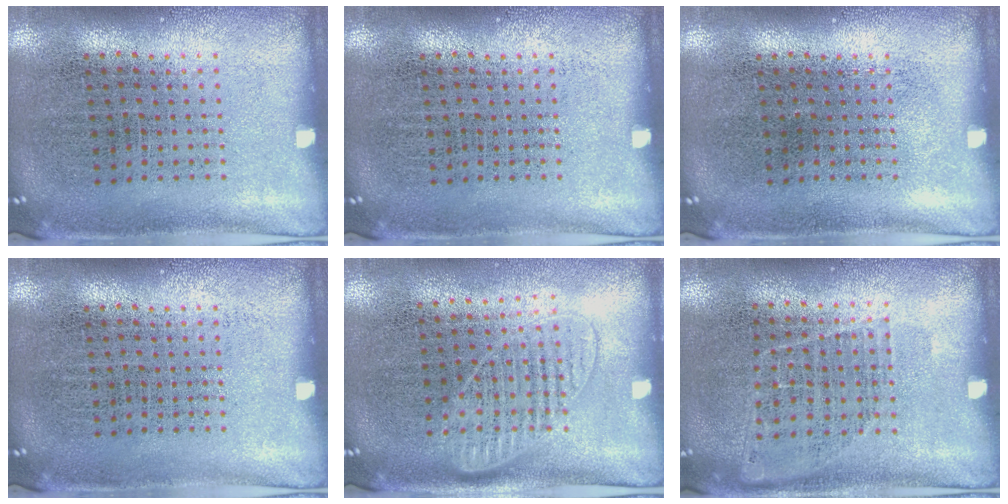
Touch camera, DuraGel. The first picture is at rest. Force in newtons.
{"total": 0.0}
{"total": 0.0}
{"total": 0.0}
{"total": 1.3, "press": 1.2, "slide": 0.5}
{"total": 1.0, "press": 0.9, "slide": 0.6}